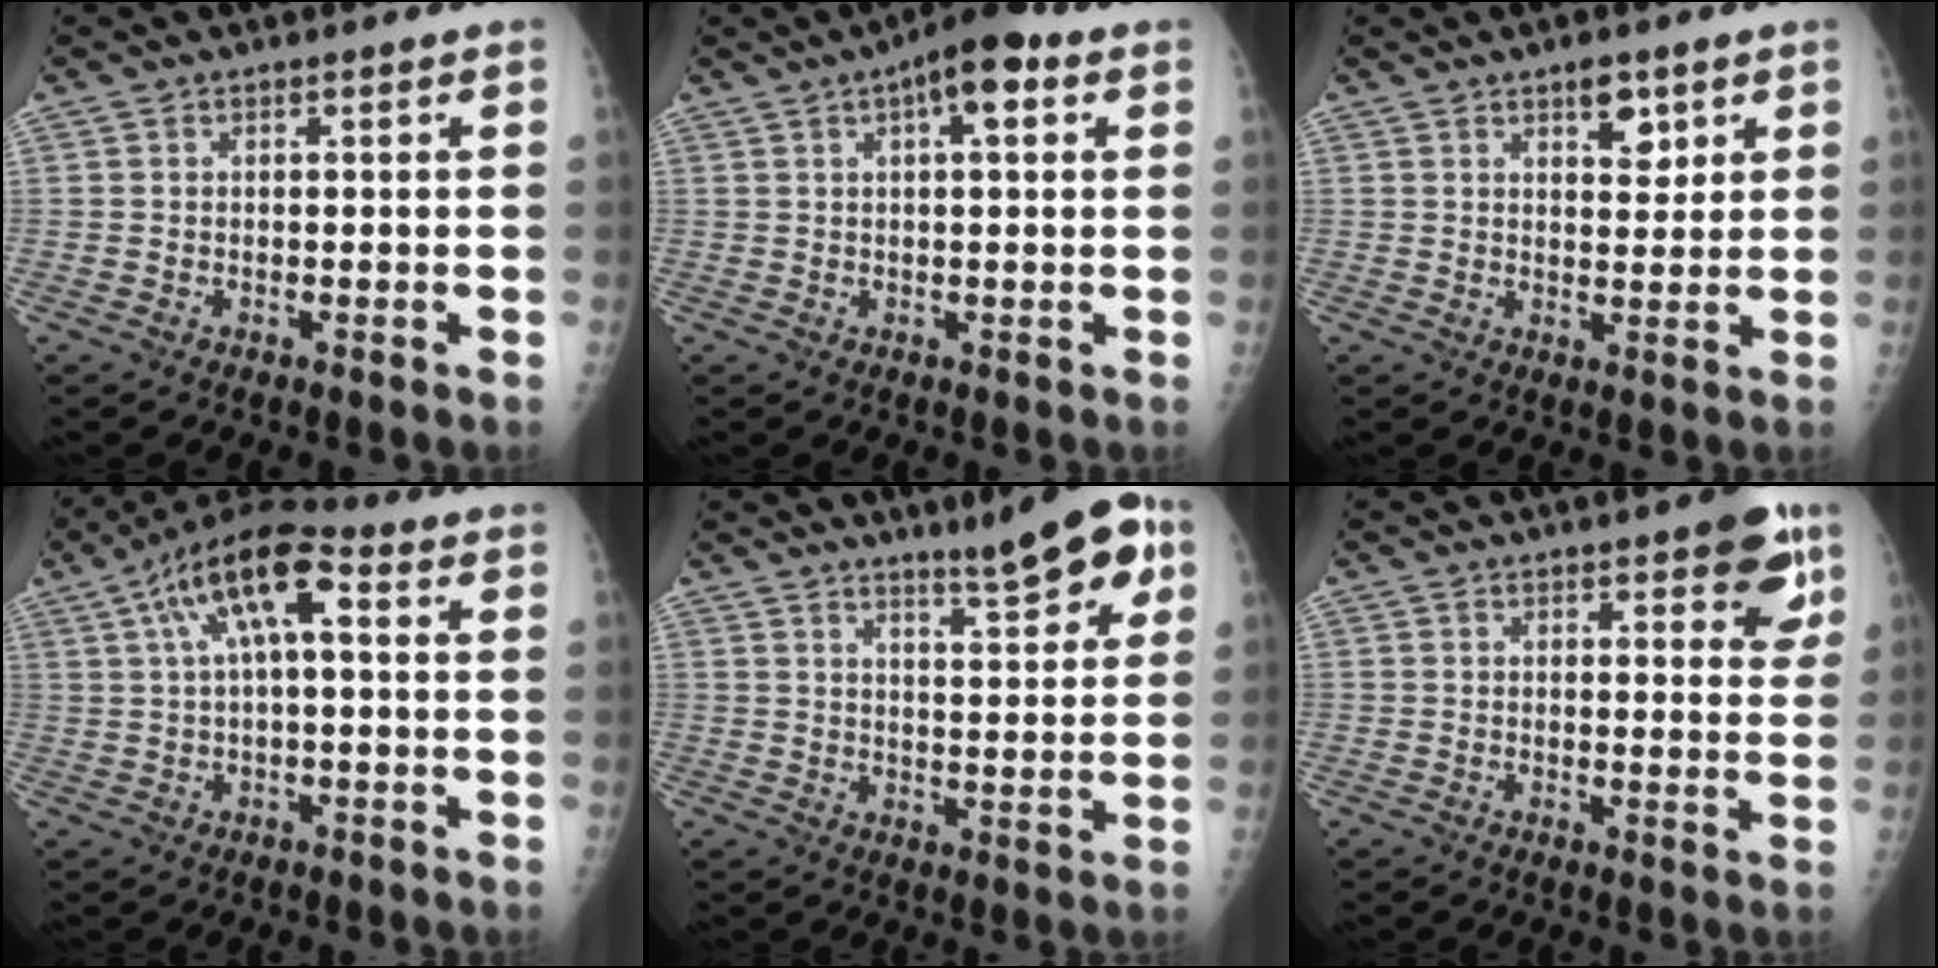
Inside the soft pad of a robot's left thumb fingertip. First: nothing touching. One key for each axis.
{"total": 7.8, "fx": 3.0, "fy": 2.7, "fz": 6.7, "tx": -0.091, "ty": 0.014, "tz": 0.038}
{"total": 4.8, "fx": 2.6, "fy": 2.4, "fz": 3.2, "tx": -0.022, "ty": -0.015, "tz": 0.037}
{"total": 12.3, "fx": 3.2, "fy": 4.9, "fz": 10.8, "tx": -0.191, "ty": 0.039, "tz": 0.047}
{"total": 10.5, "fx": 6.1, "fy": 2.3, "fz": 8.2, "tx": -0.090, "ty": -0.021, "tz": 0.085}
{"total": 8.0, "fx": 4.2, "fy": 2.9, "fz": 6.1, "tx": -0.041, "ty": -0.015, "tz": 0.046}